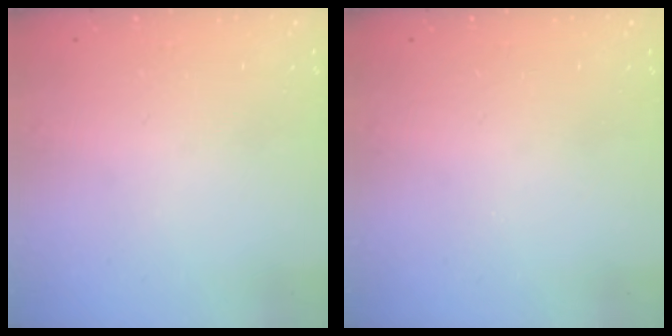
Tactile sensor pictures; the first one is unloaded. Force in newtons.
{"total": 0.0}